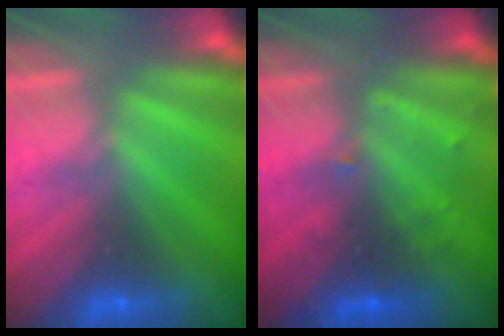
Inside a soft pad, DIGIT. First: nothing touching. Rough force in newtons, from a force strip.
{"total": 2.9}